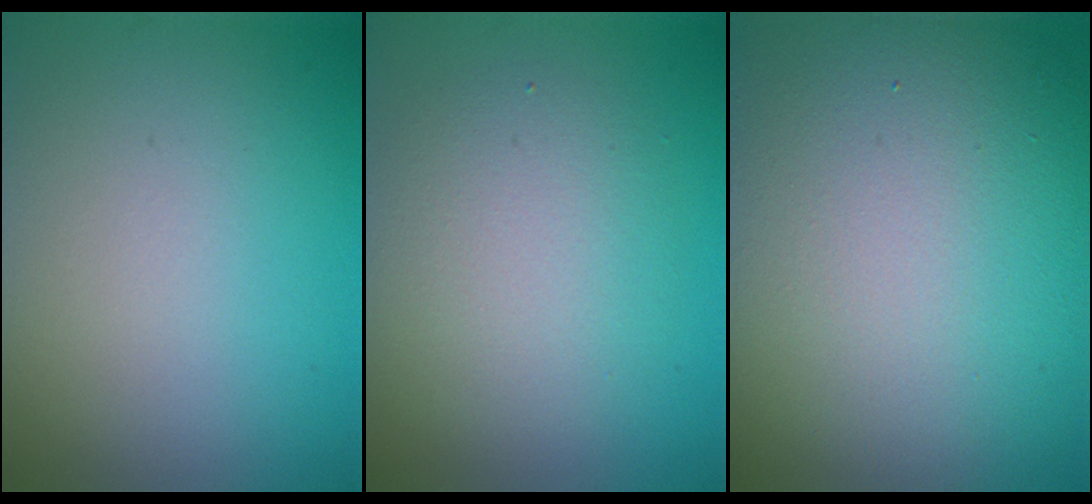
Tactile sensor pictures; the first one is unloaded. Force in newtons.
{"total": 4.2, "press": 4.2, "slide": 0.4}
{"total": 17.8, "press": 17.7, "slide": 1.1}